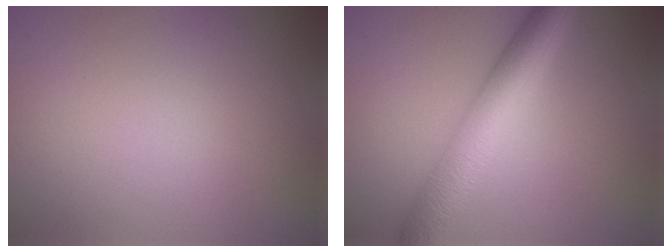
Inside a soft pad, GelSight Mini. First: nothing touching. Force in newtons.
{"total": 6.9, "press": 6.9, "slide": 0.1}